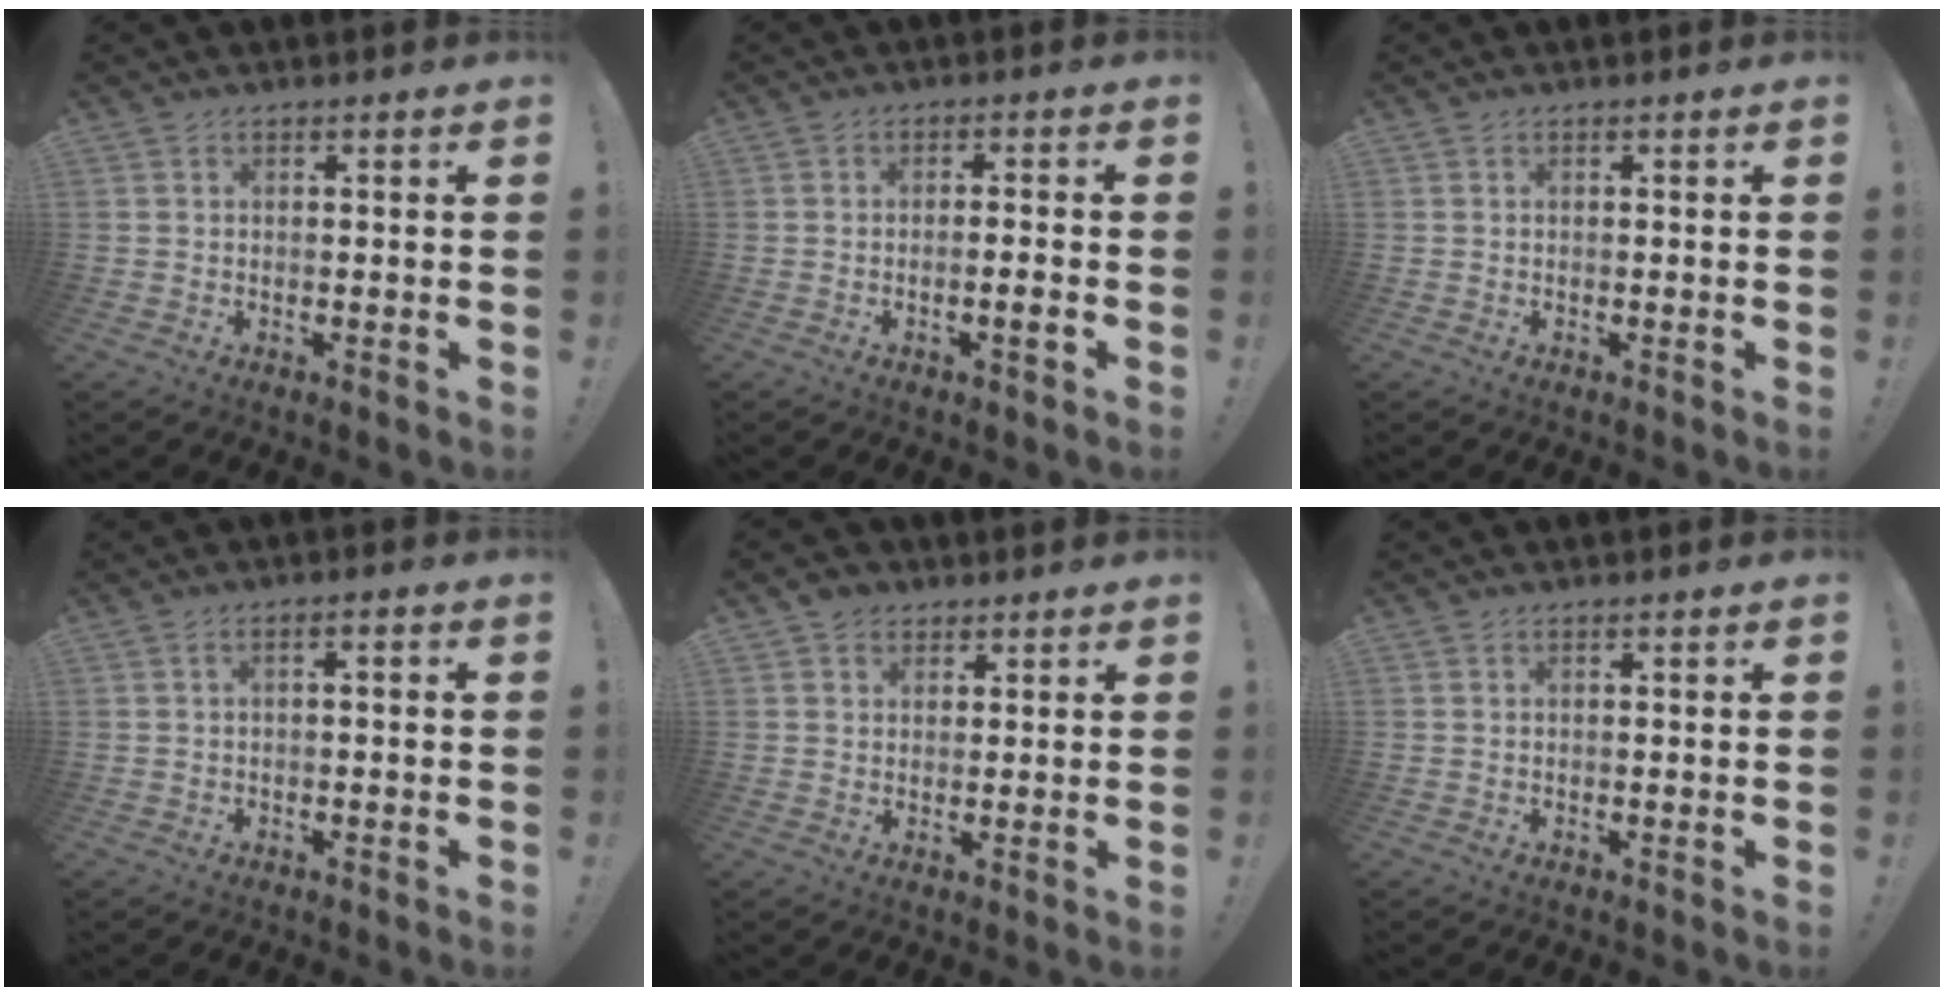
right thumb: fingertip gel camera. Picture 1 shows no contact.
{"total": 3.8, "force": [-1.6, 0.1, 3.5], "torque": [-0.061, 0.002, -0.026]}
{"total": 0.0}
{"total": 2.3, "force": [-1.6, 0.2, 1.6], "torque": [-0.027, 0.006, -0.028]}
{"total": 3.6, "force": [2.2, 2.7, 0.9], "torque": [-0.015, -0.004, 0.040]}
{"total": 0.0}